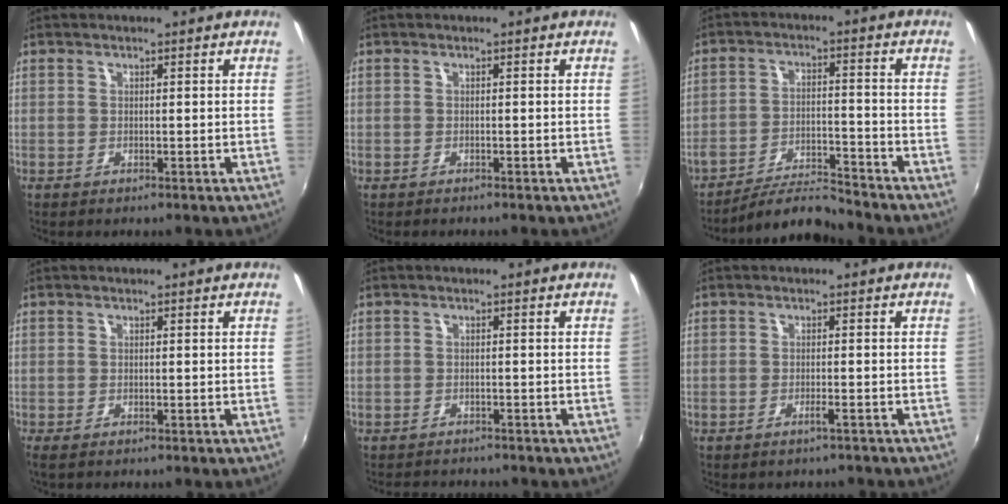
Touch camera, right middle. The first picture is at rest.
{"total": 0.5, "force": [-0.5, 0.1, 0.1], "torque": [-0.002, -0.004, -0.011]}
{"total": 7.7, "force": [-7.6, -0.1, 1.4], "torque": [-0.040, 0.009, -0.132]}
{"total": 1.1, "force": [-0.5, 0.0, 0.9], "torque": [-0.019, -0.003, -0.008]}
{"total": 2.8, "force": [-2.6, 0.9, 0.4], "torque": [-0.018, -0.001, -0.043]}
{"total": 1.4, "force": [-1.2, 0.1, 0.7], "torque": [-0.014, 0.002, -0.015]}